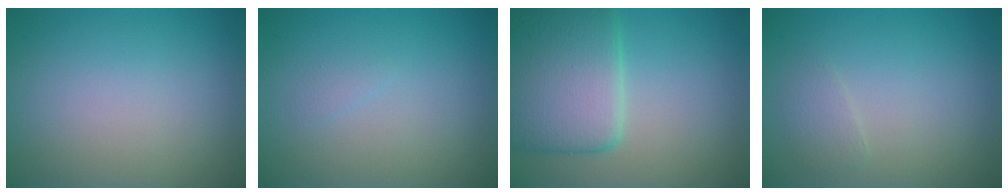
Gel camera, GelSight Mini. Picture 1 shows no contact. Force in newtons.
{"total": 0.5, "press": 0.5, "slide": 0.0}
{"total": 6.9, "press": 6.9, "slide": 0.5}
{"total": 1.2, "press": 1.2, "slide": 0.1}